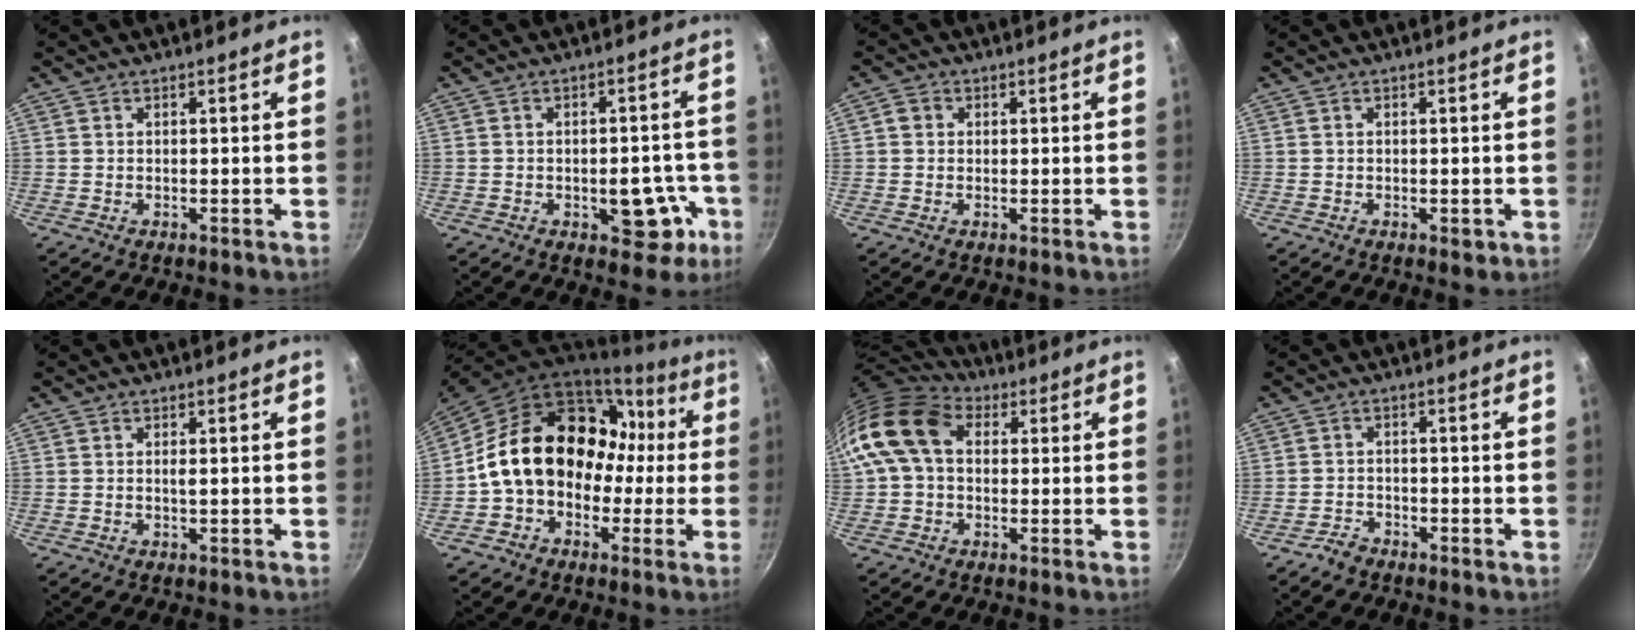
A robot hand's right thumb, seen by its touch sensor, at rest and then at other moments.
{"total": 9.0, "force": [-3.2, 5.0, 6.8], "torque": [-0.042, 0.025, -0.036]}
{"total": 2.3, "force": [0.4, 2.1, 0.9], "torque": [-0.009, 0.004, 0.001]}
{"total": 1.5, "force": [-0.4, 0.8, 1.1], "torque": [-0.014, -0.001, -0.006]}
{"total": 0.8, "force": [0.1, 0.1, 0.8], "torque": [-0.015, -0.001, 0.002]}
{"total": 20.2, "force": [0.0, 15.7, 12.6], "torque": [-0.167, 0.079, 0.004]}
{"total": 14.4, "force": [2.5, 10.3, 9.7], "torque": [-0.172, 0.028, 0.028]}
{"total": 2.4, "force": [-2.1, 1.1, 0.5], "torque": [-0.007, 0.025, -0.037]}